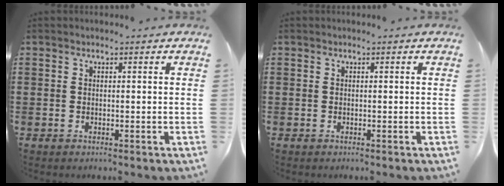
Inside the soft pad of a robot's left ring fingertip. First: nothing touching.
{"total": 0.0}